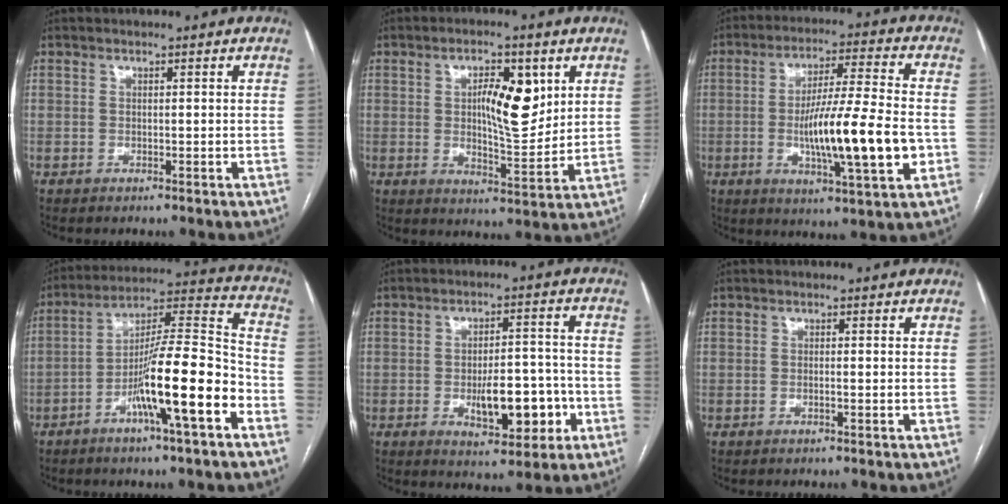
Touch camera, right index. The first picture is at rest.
{"total": 9.2, "force": [2.7, 3.1, 8.2], "torque": [-0.131, 0.005, 0.047]}
{"total": 15.6, "force": [-2.9, 1.1, 15.3], "torque": [-0.262, -0.009, -0.047]}
{"total": 15.7, "force": [-6.6, 0.9, 14.2], "torque": [-0.239, 0.005, -0.112]}
{"total": 9.8, "force": [-2.9, 3.8, 8.6], "torque": [-0.125, 0.012, -0.037]}
{"total": 0.6, "force": [-0.2, 0.0, 0.6], "torque": [-0.011, 0.000, -0.003]}